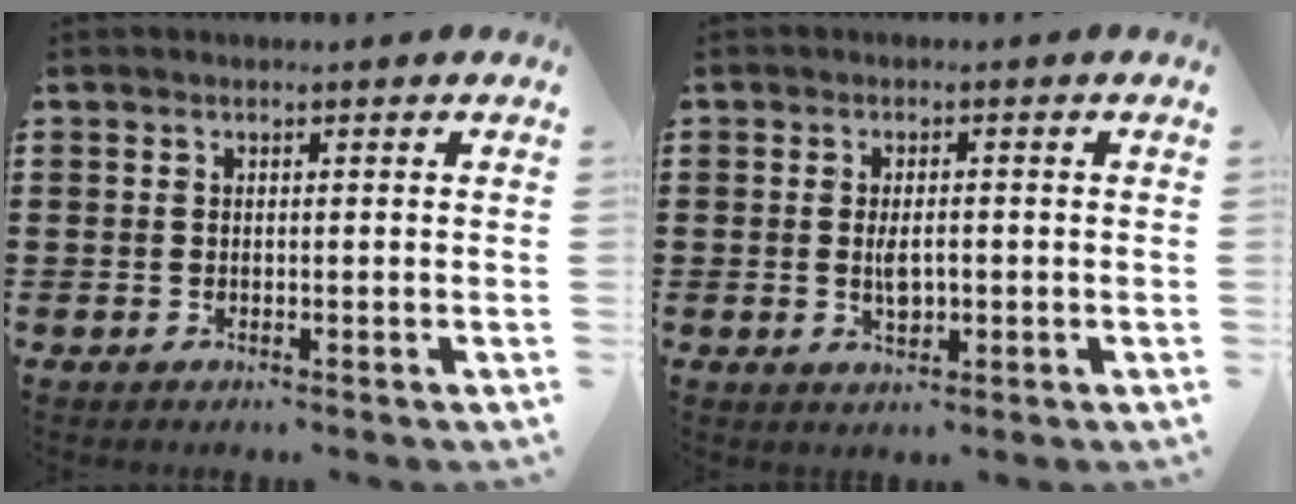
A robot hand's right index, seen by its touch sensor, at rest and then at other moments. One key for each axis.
{"total": 3.1, "fx": -0.3, "fy": 1.4, "fz": 2.7, "tx": -0.052, "ty": 0.002, "tz": -0.005}